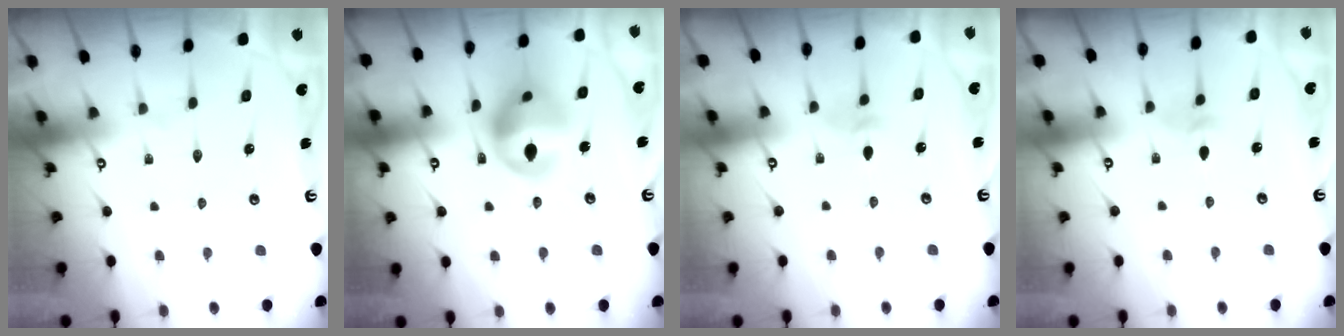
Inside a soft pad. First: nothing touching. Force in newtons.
{"total": 14.3, "press": 13.5, "slide": 4.8}
{"total": 3.0, "press": 2.9, "slide": 0.7}
{"total": 3.0, "press": 2.9, "slide": 0.7}